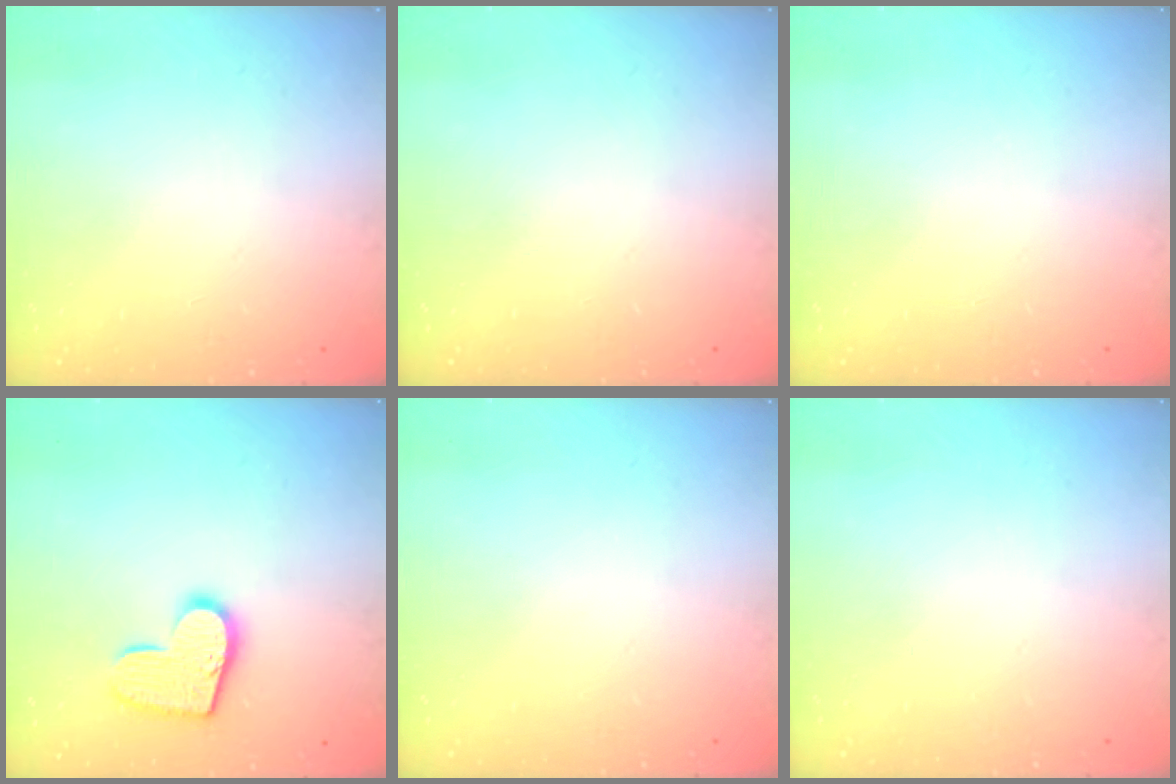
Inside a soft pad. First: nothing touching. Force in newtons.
{"total": 0.0}
{"total": 0.0}
{"total": 12.9, "press": 12.9, "slide": 0.8}
{"total": 0.0}
{"total": 0.0}